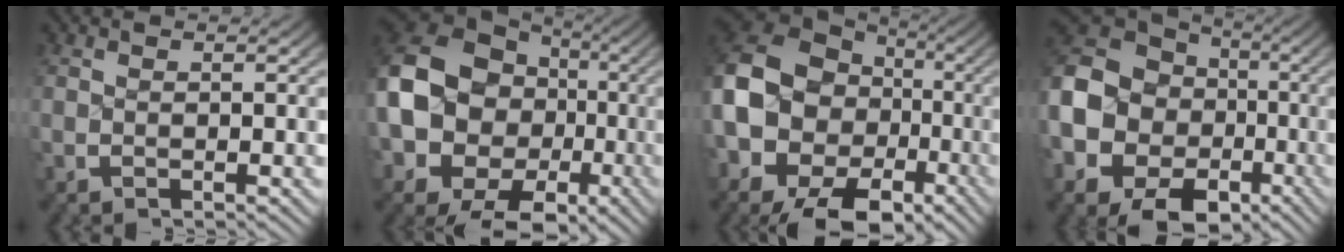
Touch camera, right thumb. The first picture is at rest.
{"total": 15.1, "force": [-1.1, 12.4, 8.4], "torque": [-0.221, -0.065, 0.002]}
{"total": 14.7, "force": [-2.2, 11.5, 8.8], "torque": [-0.218, -0.057, -0.017]}
{"total": 14.9, "force": [-2.2, 12.4, 7.9], "torque": [-0.201, -0.057, -0.020]}